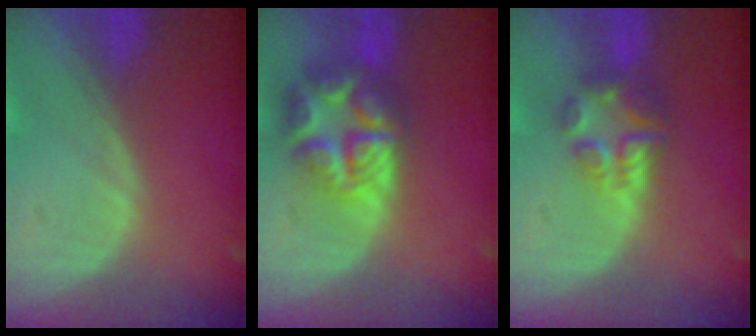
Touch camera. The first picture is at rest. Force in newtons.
{"total": 9.0, "press": 9.0, "slide": 0.4}
{"total": 6.0, "press": 5.2, "slide": 3.1}